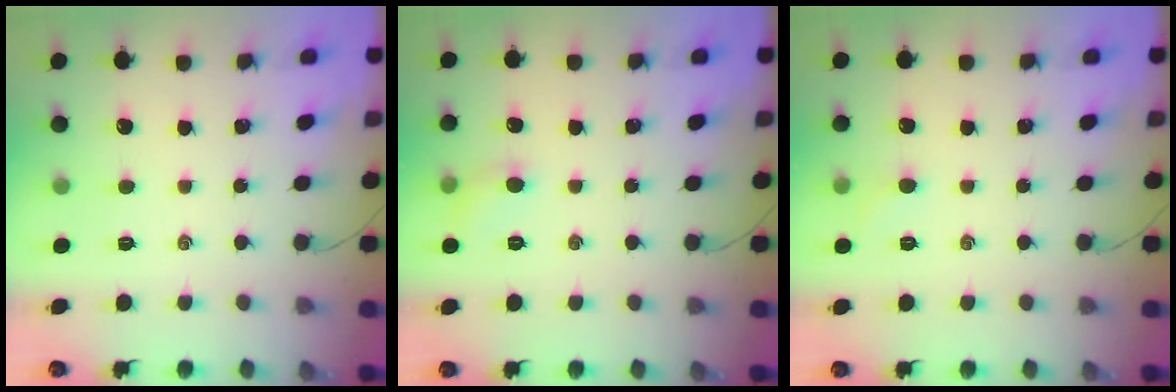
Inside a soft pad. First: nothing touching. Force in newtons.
{"total": 5.4, "press": 5.1, "slide": 1.6}
{"total": 3.9, "press": 3.7, "slide": 1.2}